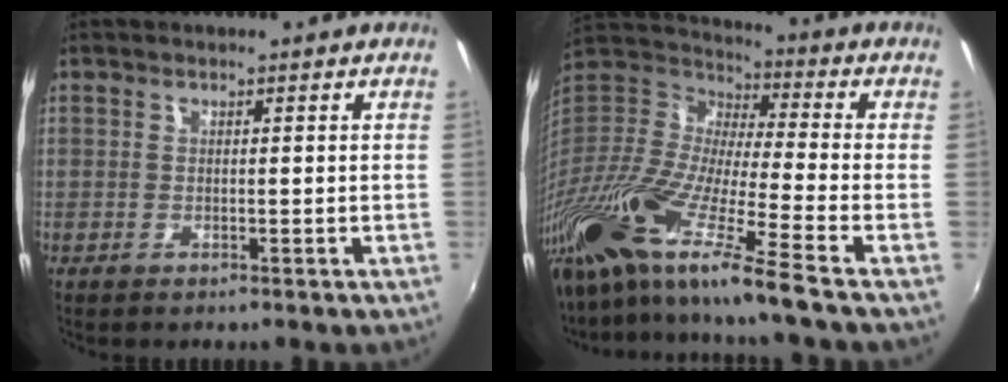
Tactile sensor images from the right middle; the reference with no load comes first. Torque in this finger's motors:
{"motor_torque": [1.12, -1.02, 0.65, 0.21]}